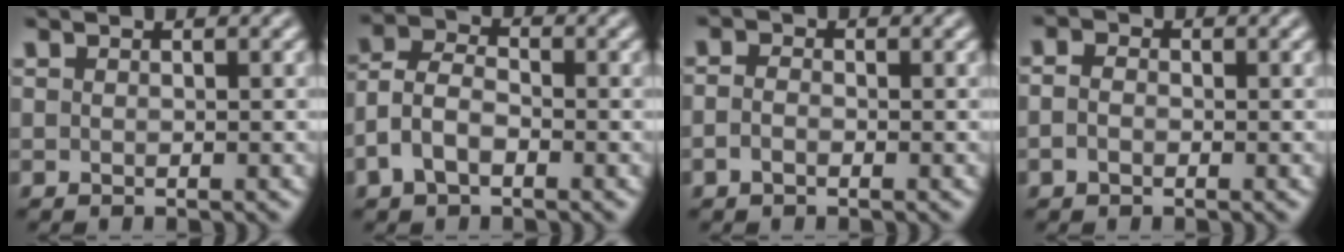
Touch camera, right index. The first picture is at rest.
{"total": 5.1, "force": [-1.3, 3.9, 3.0], "torque": [-0.076, -0.020, -0.017]}
{"total": 1.1, "force": [-0.8, 0.4, 0.6], "torque": [-0.011, -0.007, -0.014]}
{"total": 1.3, "force": [-0.5, 0.8, 0.8], "torque": [-0.015, -0.005, -0.010]}